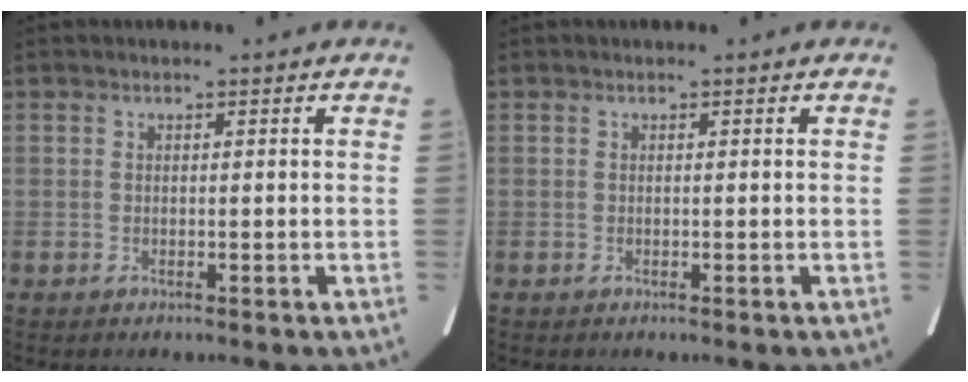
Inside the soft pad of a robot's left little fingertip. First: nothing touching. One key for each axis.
{"total": 0.0}